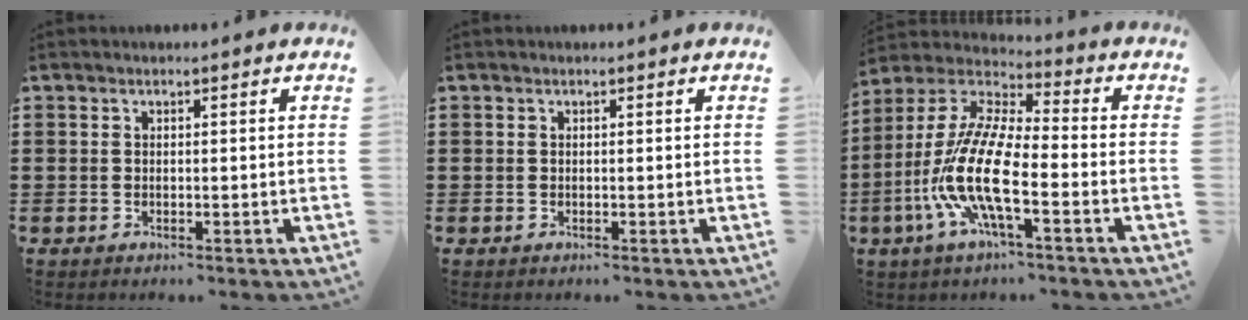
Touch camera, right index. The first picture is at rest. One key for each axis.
{"total": 0.0}
{"total": 12.9, "fx": -4.8, "fy": 3.5, "fz": 11.5, "tx": -0.283, "ty": -0.020, "tz": -0.105}